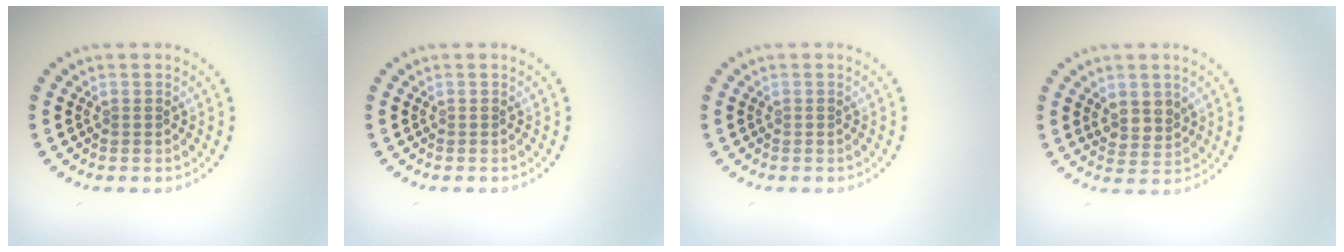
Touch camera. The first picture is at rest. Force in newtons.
{"total": 0.0}
{"total": 0.0}
{"total": 2.2, "press": 1.9, "slide": 1.0}